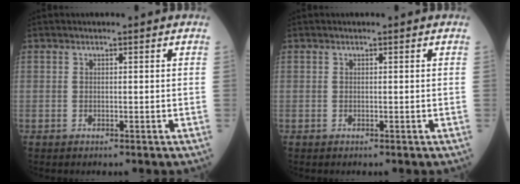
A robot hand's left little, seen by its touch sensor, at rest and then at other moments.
{"total": 0.0}